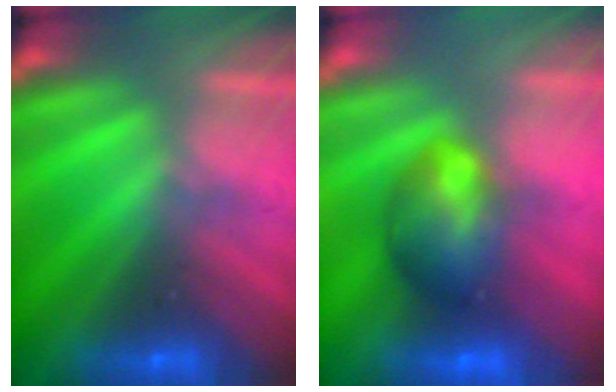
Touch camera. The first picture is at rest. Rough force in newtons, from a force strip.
{"total": 7.8}